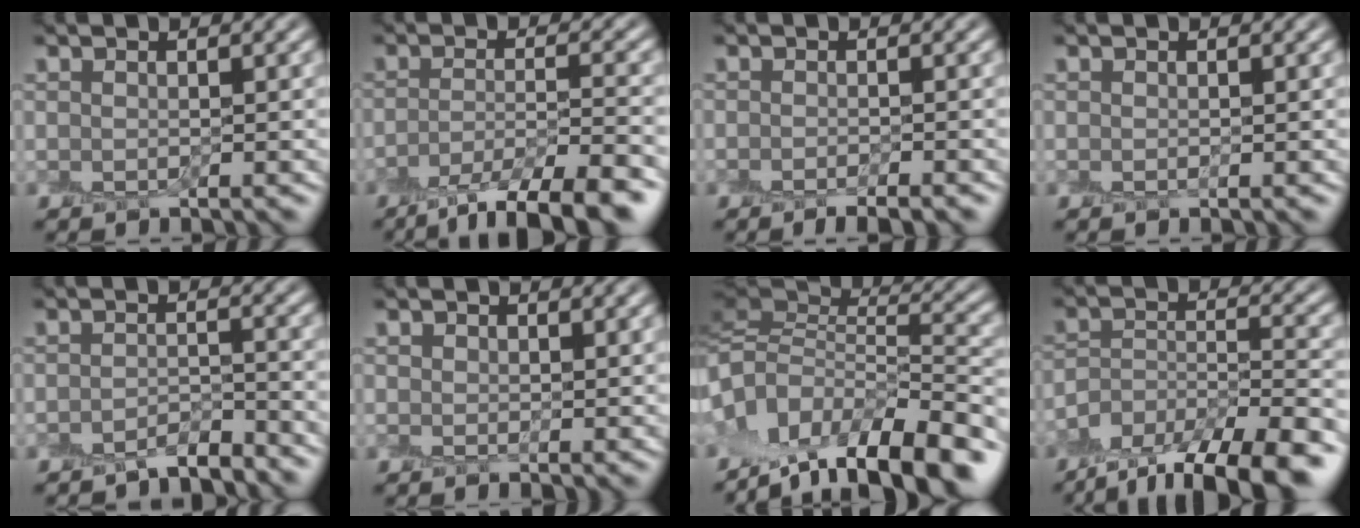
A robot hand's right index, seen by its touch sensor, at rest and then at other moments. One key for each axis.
{"total": 7.6, "fx": -5.2, "fy": 1.9, "fz": 5.3, "tx": -0.074, "ty": -0.006, "tz": -0.086}
{"total": 2.1, "fx": -1.5, "fy": 0.4, "fz": 1.3, "tx": -0.012, "ty": -0.004, "tz": -0.028}
{"total": 0.0}
{"total": 2.1, "fx": -1.9, "fy": 0.4, "fz": 0.6, "tx": -0.007, "ty": 0.005, "tz": -0.036}
{"total": 1.1, "fx": 0.7, "fy": 0.7, "fz": 0.5, "tx": -0.005, "ty": -0.002, "tz": 0.017}
{"total": 13.4, "fx": -7.0, "fy": 5.3, "fz": 10.2, "tx": -0.197, "ty": 0.011, "tz": -0.111}
{"total": 11.2, "fx": -9.0, "fy": 3.8, "fz": 5.5, "tx": -0.083, "ty": -0.004, "tz": -0.137}